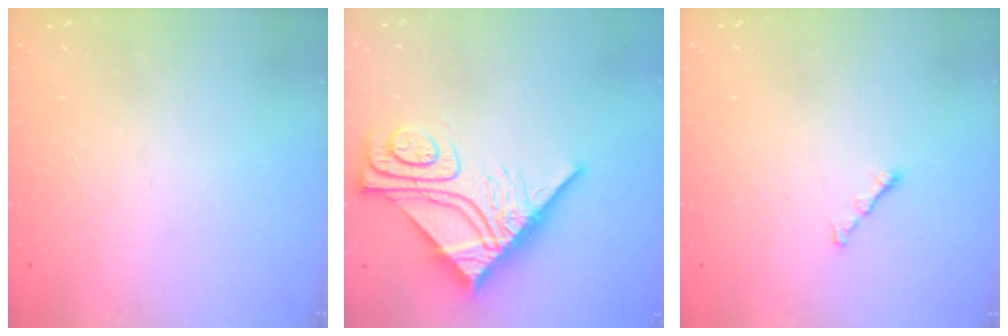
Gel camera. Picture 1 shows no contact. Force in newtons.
{"total": 16.0, "press": 16.0, "slide": 1.6}
{"total": 1.2, "press": 1.1, "slide": 0.5}